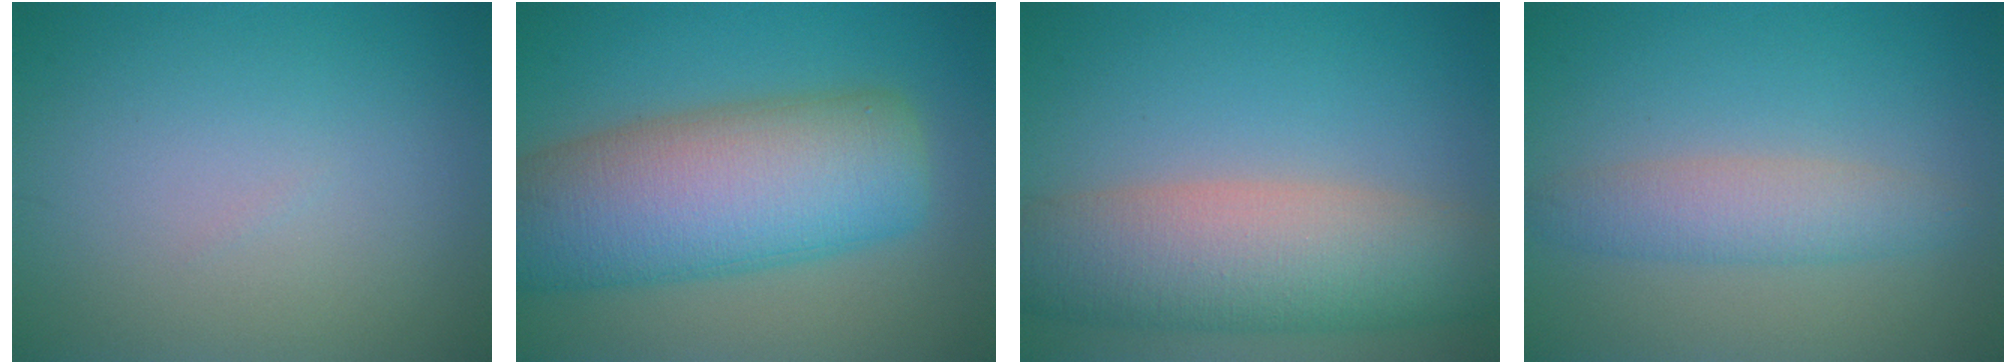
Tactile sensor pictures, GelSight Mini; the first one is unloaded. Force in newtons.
{"total": 12.1, "press": 12.1, "slide": 0.4}
{"total": 8.9, "press": 8.8, "slide": 0.6}
{"total": 3.3, "press": 3.3, "slide": 0.0}